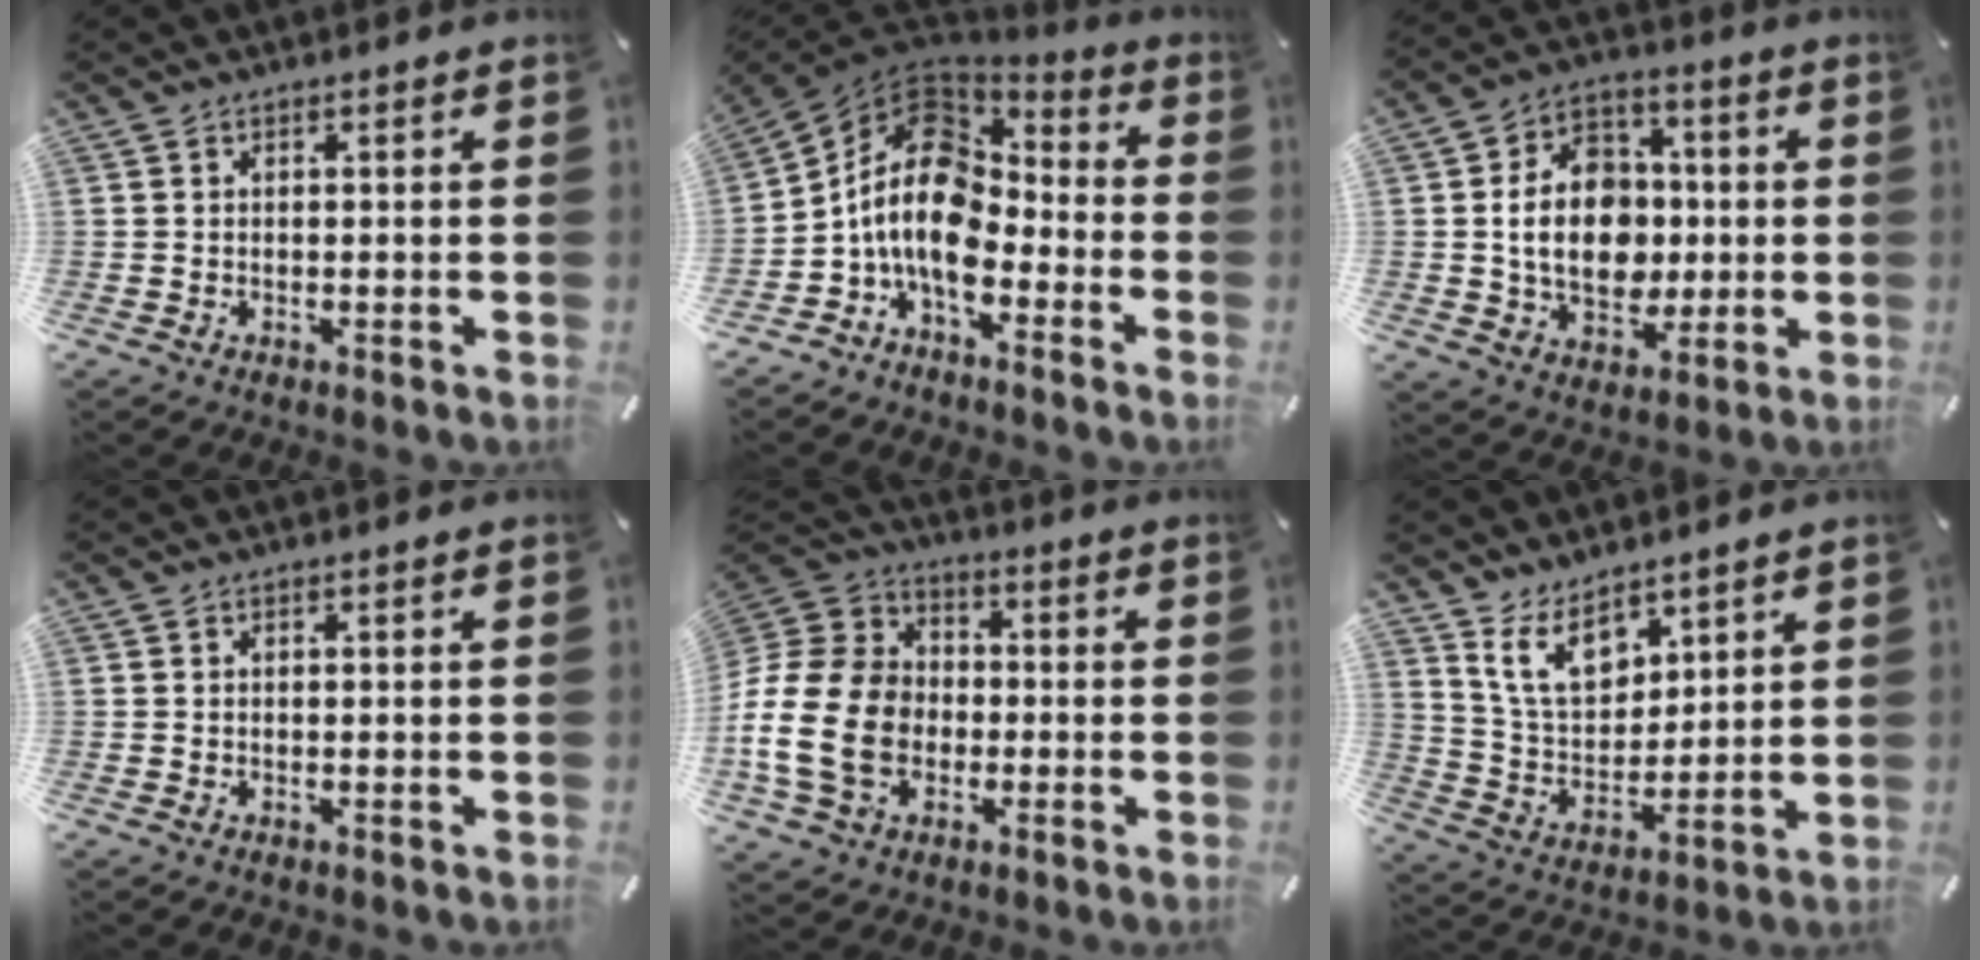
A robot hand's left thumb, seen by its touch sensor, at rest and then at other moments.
{"total": 14.8, "force": [-3.7, 10.0, 10.2], "torque": [-0.222, 0.011, -0.072]}
{"total": 14.5, "force": [-0.5, 11.5, 8.8], "torque": [-0.163, 0.012, -0.008]}
{"total": 0.0}
{"total": 18.6, "force": [-4.4, 14.7, 10.6], "torque": [-0.239, 0.034, -0.081]}
{"total": 10.9, "force": [7.2, 6.4, 5.0], "torque": [-0.108, -0.029, 0.138]}